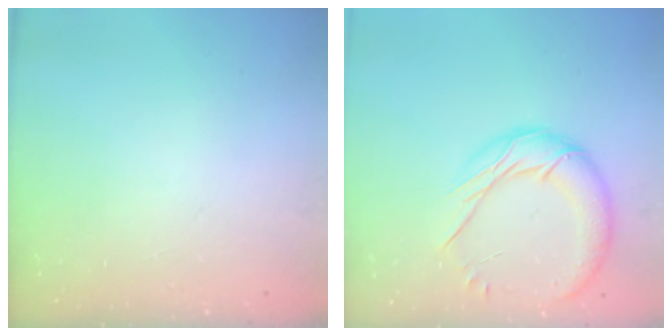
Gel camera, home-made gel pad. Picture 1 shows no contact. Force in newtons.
{"total": 15.4, "press": 15.3, "slide": 1.5}